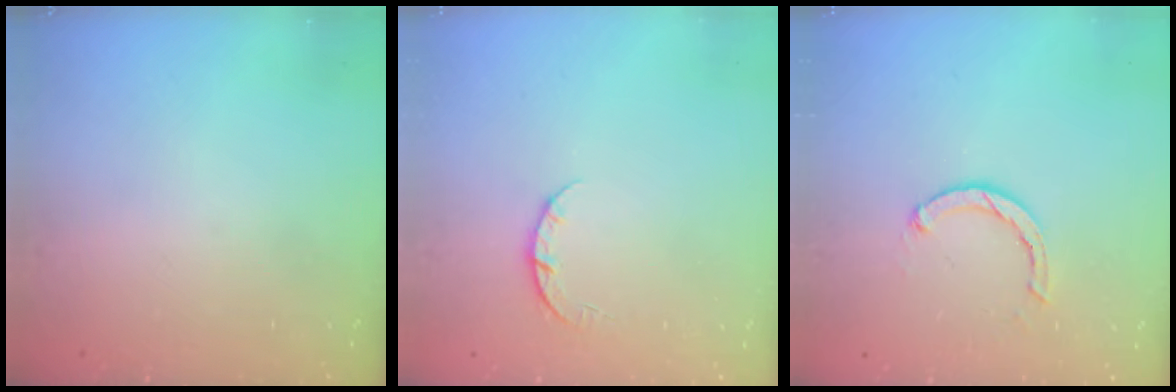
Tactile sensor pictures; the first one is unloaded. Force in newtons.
{"total": 3.6, "press": 3.6, "slide": 0.5}
{"total": 2.3, "press": 2.3, "slide": 0.3}